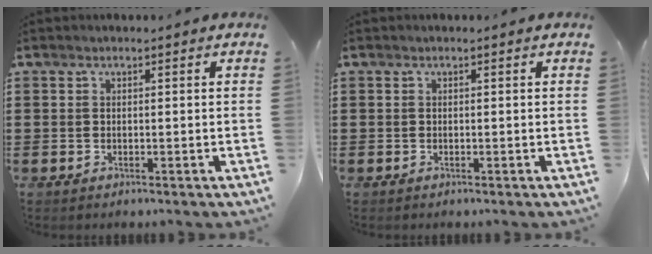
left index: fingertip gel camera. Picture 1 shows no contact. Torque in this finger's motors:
{"motor_torque": [0.10, 0.10, 0.00, 0.00]}